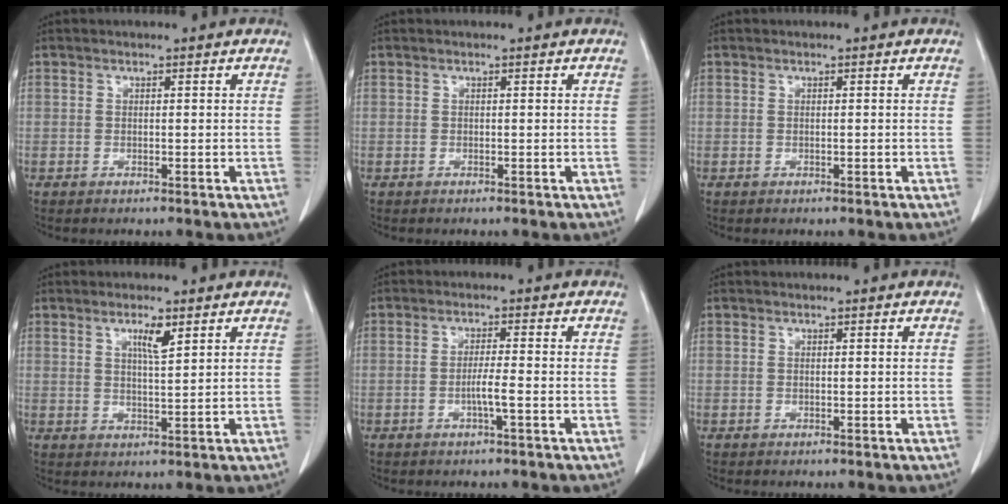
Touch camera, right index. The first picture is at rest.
{"total": 0.0}
{"total": 0.0}
{"total": 3.6, "force": [2.0, 0.4, 3.0], "torque": [-0.053, -0.003, 0.034]}
{"total": 2.7, "force": [-1.0, -0.4, 2.5], "torque": [-0.047, -0.002, -0.019]}
{"total": 0.0}